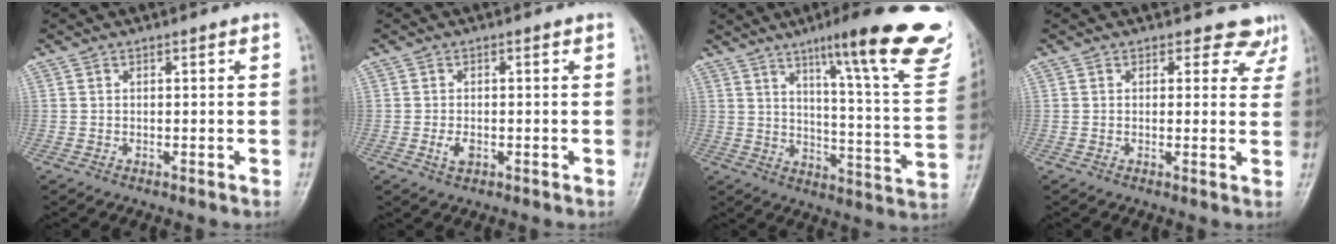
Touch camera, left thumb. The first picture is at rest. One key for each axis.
{"total": 2.3, "fx": -0.7, "fy": 1.4, "fz": 1.7, "tx": -0.033, "ty": -0.001, "tz": -0.012}
{"total": 26.0, "fx": 16.3, "fy": 4.3, "fz": 19.8, "tx": -0.249, "ty": -0.063, "tz": 0.222}
{"total": 4.6, "fx": 3.8, "fy": 2.6, "fz": 0.2, "tx": 0.032, "ty": -0.022, "tz": 0.022}